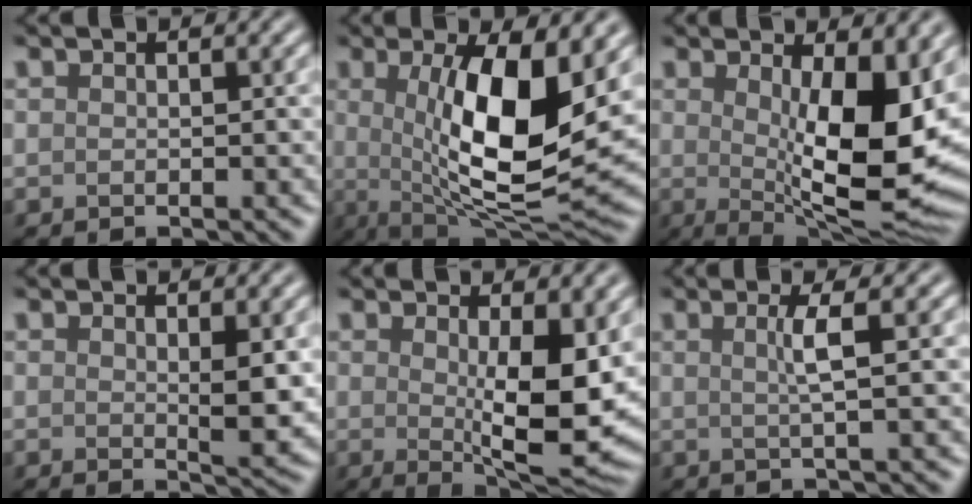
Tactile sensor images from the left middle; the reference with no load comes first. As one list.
[{"total": 11.8, "force": [1.3, 3.6, 11.2], "torque": [-0.179, -0.013, 0.026]}, {"total": 12.0, "force": [0.9, 3.9, 11.3], "torque": [-0.155, -0.020, 0.017]}, {"total": 2.4, "force": [0.5, 0.4, 2.3], "torque": [-0.034, -0.008, 0.010]}, {"total": 7.8, "force": [0.4, 2.1, 7.5], "torque": [-0.118, -0.020, 0.017]}, {"total": 2.4, "force": [0.3, 0.4, 2.3], "torque": [-0.045, 0.004, 0.001]}]